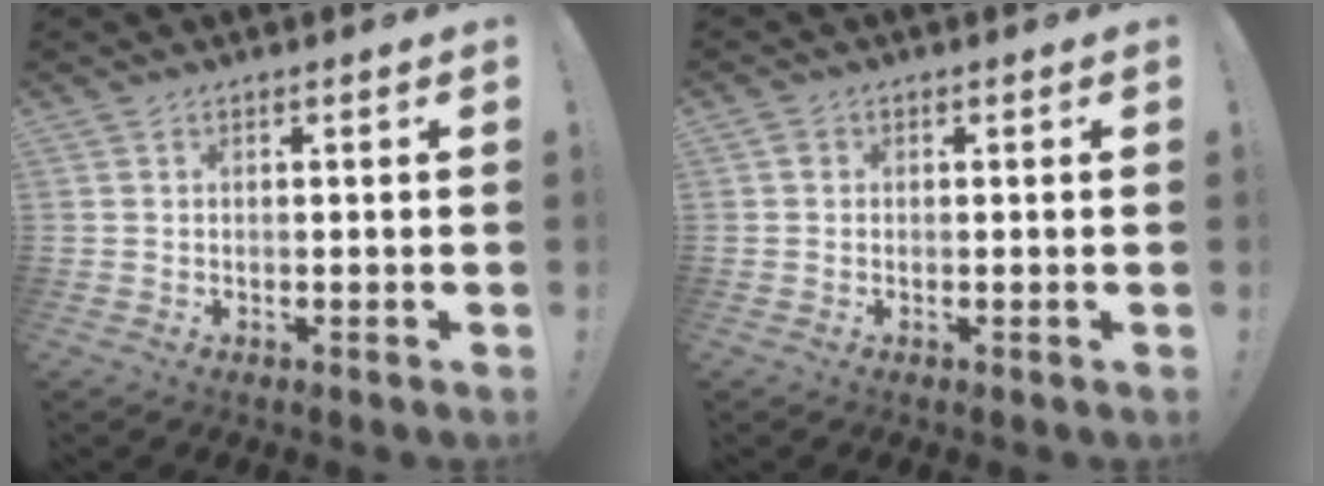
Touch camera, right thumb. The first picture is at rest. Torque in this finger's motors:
{"motor_torque": [0.05, 0.01, 0.07, -0.12, 0.00]}